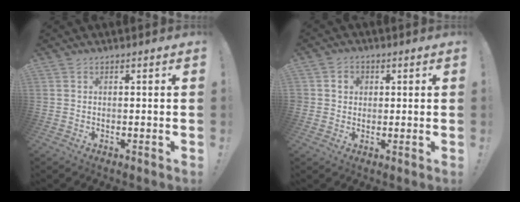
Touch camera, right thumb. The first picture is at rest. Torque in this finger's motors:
{"motor_torque": [0.47, 0.58, 0.30, -0.37, -0.01]}